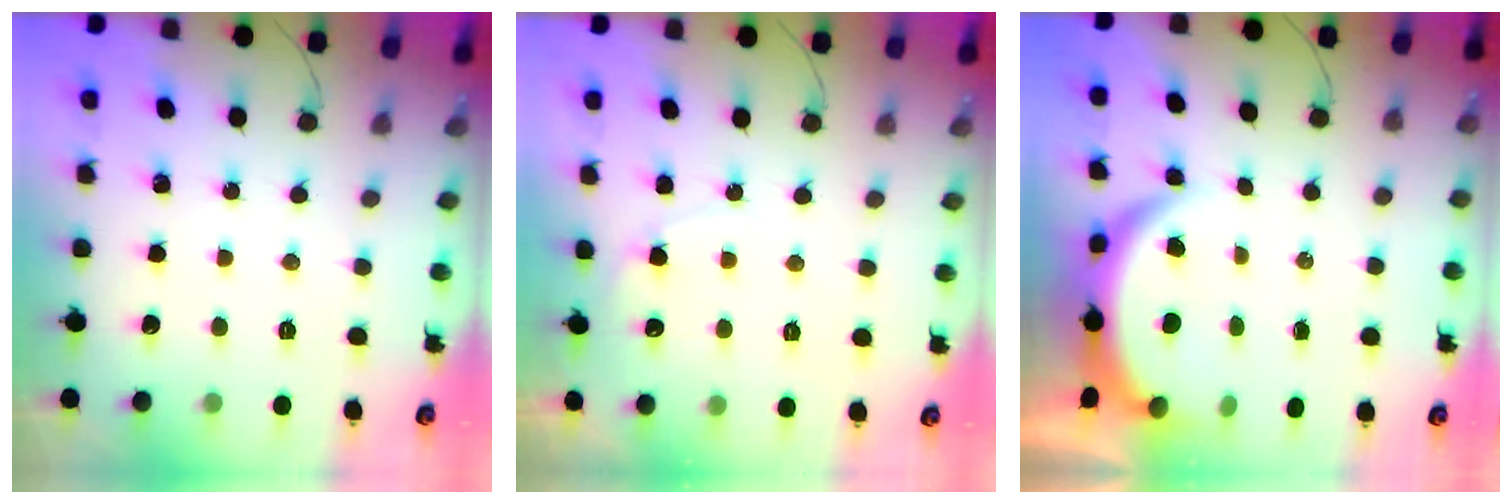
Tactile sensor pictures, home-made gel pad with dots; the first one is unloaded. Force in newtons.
{"total": 6.8, "press": 6.8, "slide": 0.6}
{"total": 7.6, "press": 7.5, "slide": 0.9}